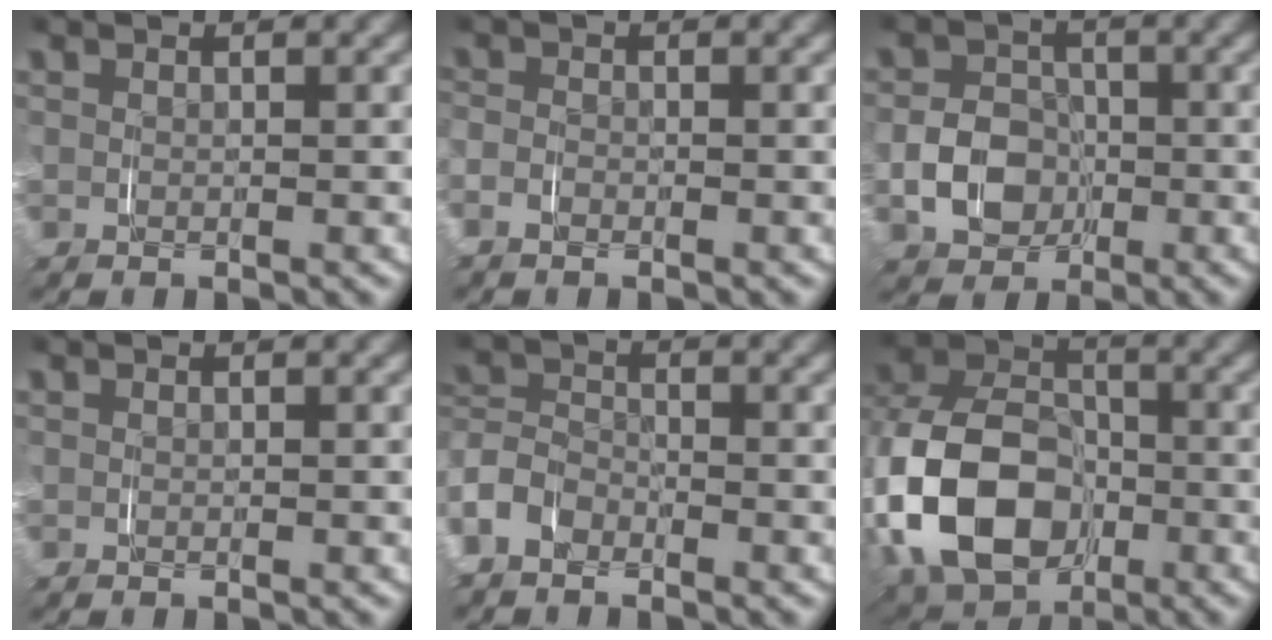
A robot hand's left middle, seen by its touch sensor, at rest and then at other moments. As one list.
[{"total": 1.2, "force": [-1.0, 0.6, 0.2], "torque": [-0.015, -0.007, -0.022]}, {"total": 5.0, "force": [-1.6, 4.4, 1.9], "torque": [-0.031, -0.007, -0.030]}, {"total": 0.0}, {"total": 3.8, "force": [-2.4, 2.8, 1.1], "torque": [-0.040, -0.008, -0.049]}, {"total": 13.2, "force": [-2.5, 10.0, 8.2], "torque": [-0.185, -0.034, -0.037]}]